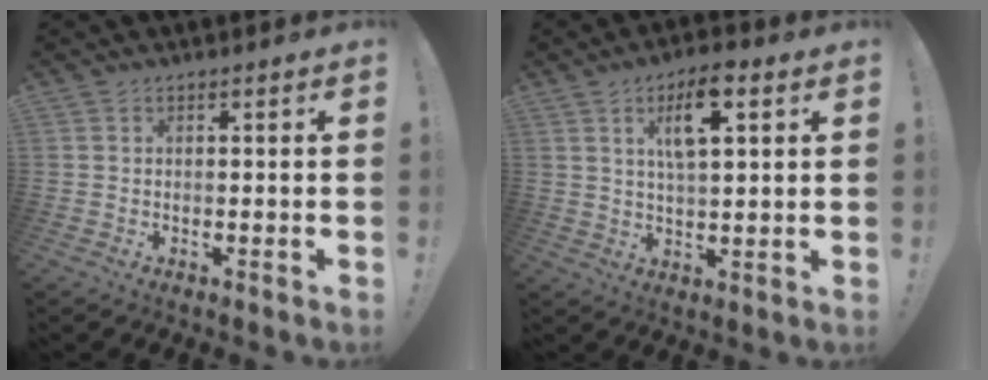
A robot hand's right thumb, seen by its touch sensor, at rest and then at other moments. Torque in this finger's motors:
{"motor_torque": [0.14, 0.27, 0.82, 0.27, 0.05]}